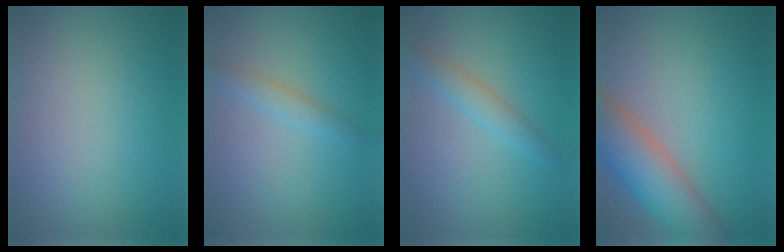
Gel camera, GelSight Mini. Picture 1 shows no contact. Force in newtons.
{"total": 1.7, "press": 1.7, "slide": 0.1}
{"total": 2.1, "press": 2.1, "slide": 0.0}
{"total": 7.5, "press": 7.5, "slide": 0.5}